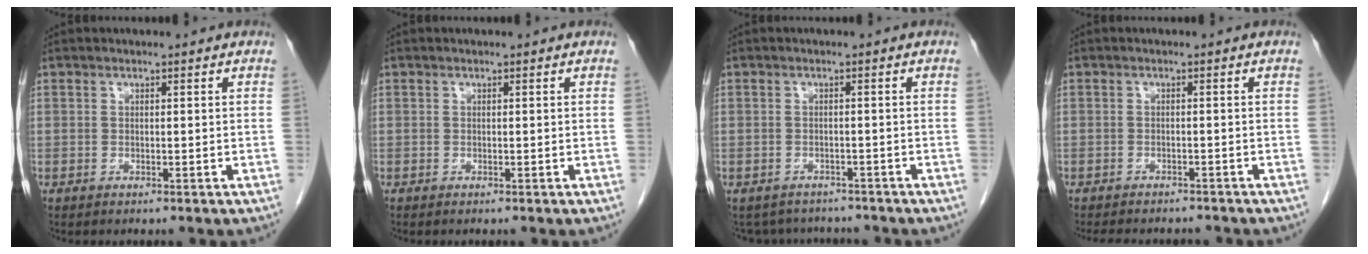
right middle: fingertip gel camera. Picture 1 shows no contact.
{"total": 0.0}
{"total": 6.5, "force": [-6.1, 2.3, 0.6], "torque": [-0.004, 0.008, -0.076]}
{"total": 8.9, "force": [-8.0, 2.6, 2.8], "torque": [-0.045, 0.000, -0.100]}